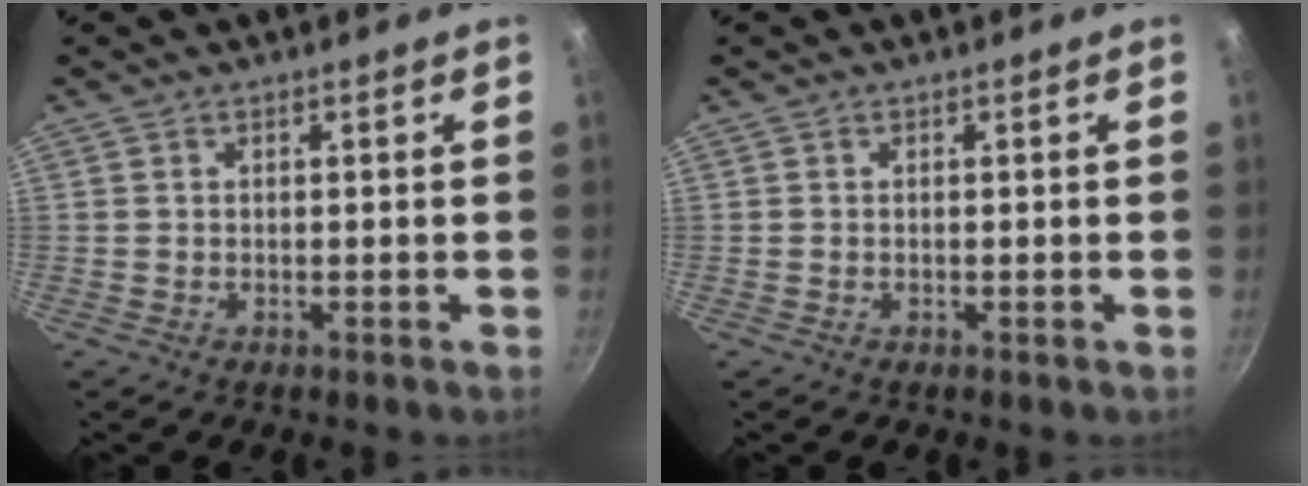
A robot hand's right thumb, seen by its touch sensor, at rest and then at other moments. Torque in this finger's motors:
{"motor_torque": [-0.02, -0.10, 0.21, 0.19, 0.04]}